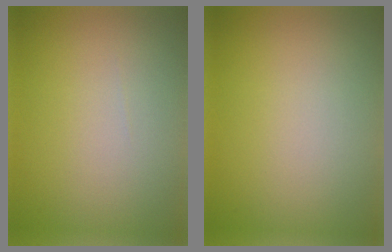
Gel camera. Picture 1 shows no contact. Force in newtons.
{"total": 0.0}